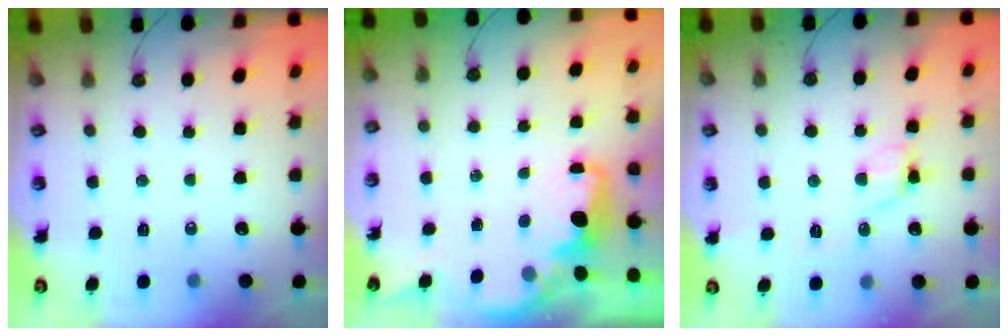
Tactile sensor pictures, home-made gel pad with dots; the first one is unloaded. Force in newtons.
{"total": 1.6, "press": 1.4, "slide": 0.7}
{"total": 6.6, "press": 6.5, "slide": 1.2}